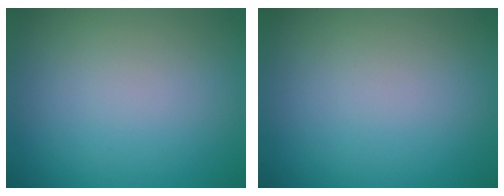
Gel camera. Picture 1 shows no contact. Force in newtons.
{"total": 0.0}